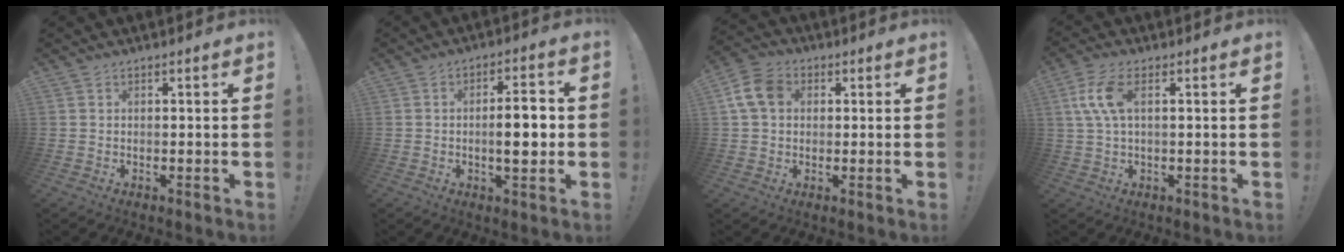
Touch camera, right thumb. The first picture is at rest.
{"total": 8.3, "force": [-1.0, 2.5, 7.8], "torque": [-0.106, 0.002, -0.022]}
{"total": 9.4, "force": [2.3, 7.1, 5.7], "torque": [-0.115, 0.012, 0.049]}
{"total": 8.1, "force": [1.5, 3.4, 7.2], "torque": [-0.141, 0.001, 0.031]}